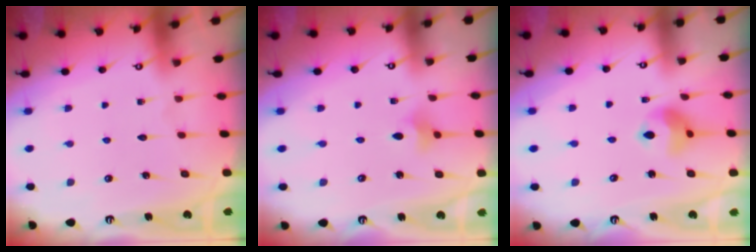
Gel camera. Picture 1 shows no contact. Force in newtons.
{"total": 4.3, "press": 4.2, "slide": 1.0}
{"total": 8.9, "press": 8.8, "slide": 1.1}